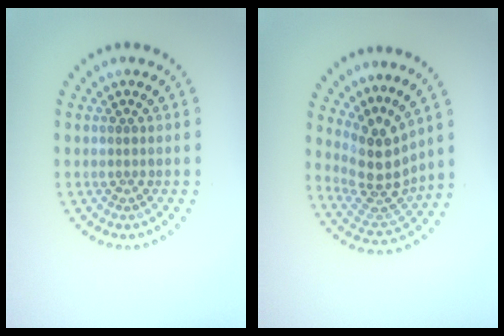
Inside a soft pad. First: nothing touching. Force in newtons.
{"total": 4.4, "press": 3.3, "slide": 2.9}